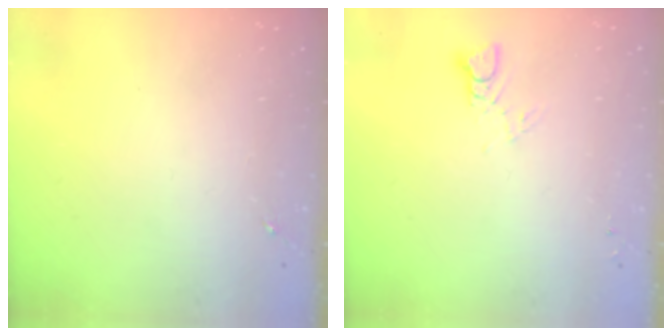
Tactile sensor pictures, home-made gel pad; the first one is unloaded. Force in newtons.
{"total": 2.9, "press": 2.9, "slide": 0.2}